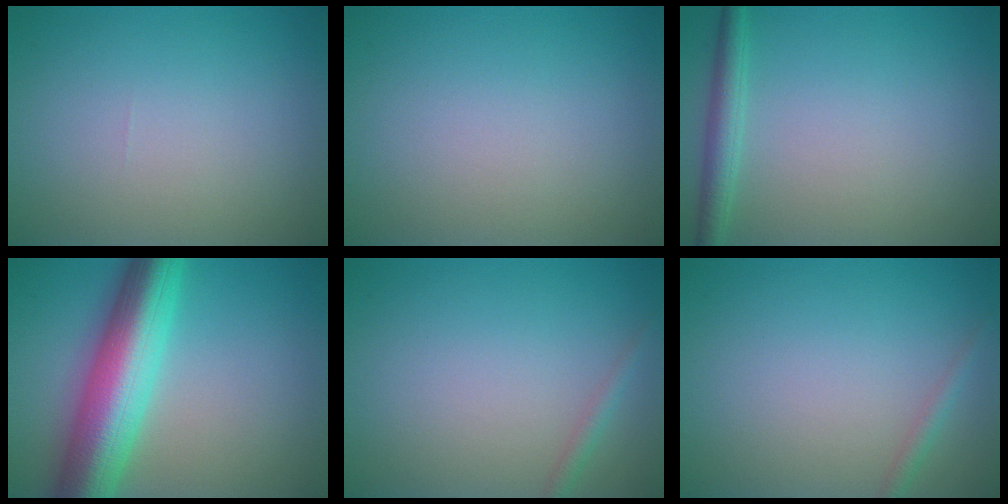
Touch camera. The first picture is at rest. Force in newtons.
{"total": 0.0}
{"total": 2.3, "press": 2.3, "slide": 0.1}
{"total": 10.2, "press": 10.2, "slide": 0.4}
{"total": 1.1, "press": 1.1, "slide": 0.1}
{"total": 1.1, "press": 1.1, "slide": 0.1}